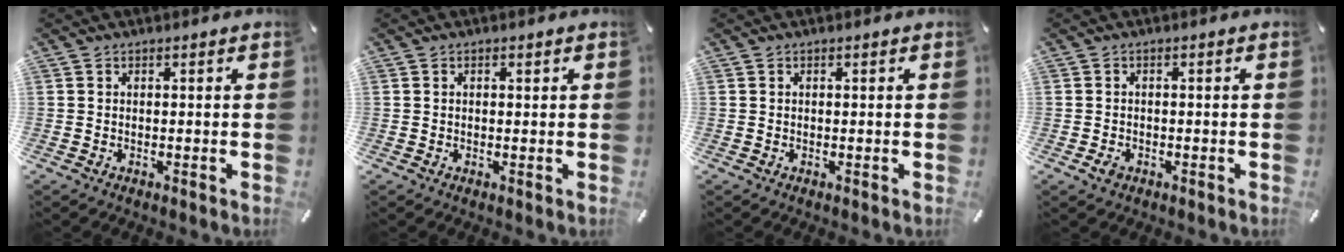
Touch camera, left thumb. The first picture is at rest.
{"total": 1.0, "force": [0.2, 0.6, 0.7], "torque": [-0.016, 0.006, 0.001]}
{"total": 0.0}
{"total": 2.0, "force": [-0.9, 1.4, 1.1], "torque": [-0.027, 0.002, -0.021]}